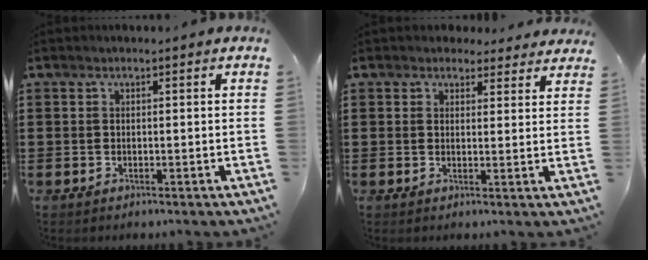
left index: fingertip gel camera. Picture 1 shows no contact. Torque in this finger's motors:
{"motor_torque": [1.27, -0.87, 0.61, 0.03]}